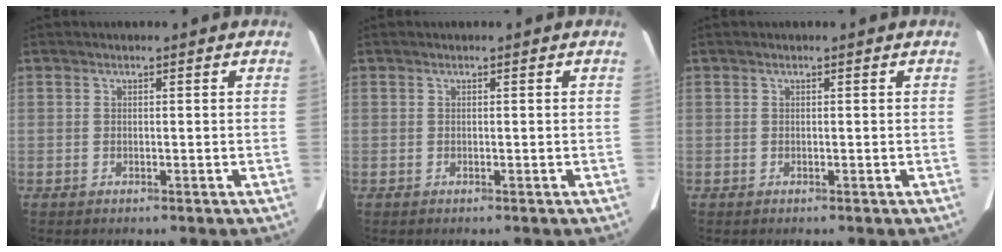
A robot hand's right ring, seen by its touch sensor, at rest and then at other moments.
{"total": 0.0}
{"total": 0.0}